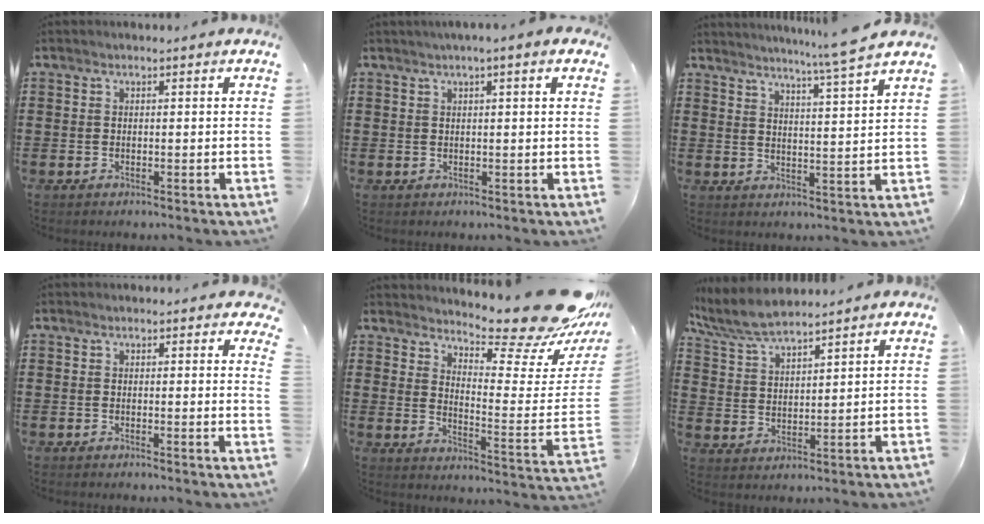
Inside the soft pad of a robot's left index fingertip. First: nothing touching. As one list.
[{"total": 1.3, "force": [0.7, 0.0, 1.1], "torque": [-0.022, 0.001, 0.011]}, {"total": 5.5, "force": [4.8, -1.6, 2.3], "torque": [-0.050, -0.030, 0.077]}, {"total": 1.0, "force": [0.9, 0.4, 0.2], "torque": [0.000, 0.000, 0.016]}, {"total": 12.4, "force": [11.1, 0.7, 5.5], "torque": [-0.088, -0.102, 0.180]}, {"total": 6.6, "force": [5.9, 1.2, 2.7], "torque": [-0.073, -0.016, 0.110]}]